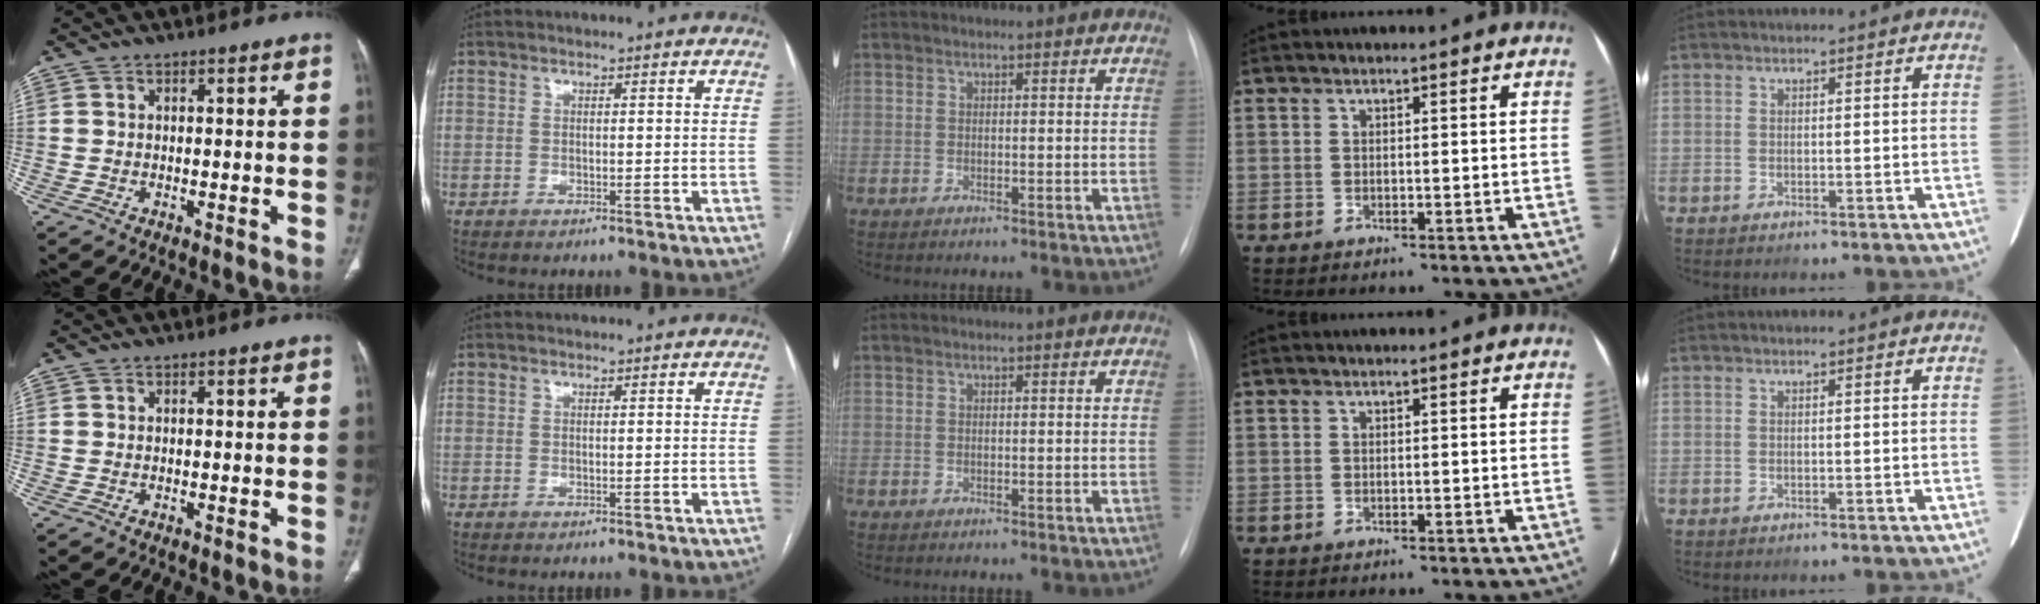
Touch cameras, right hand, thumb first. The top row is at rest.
{}